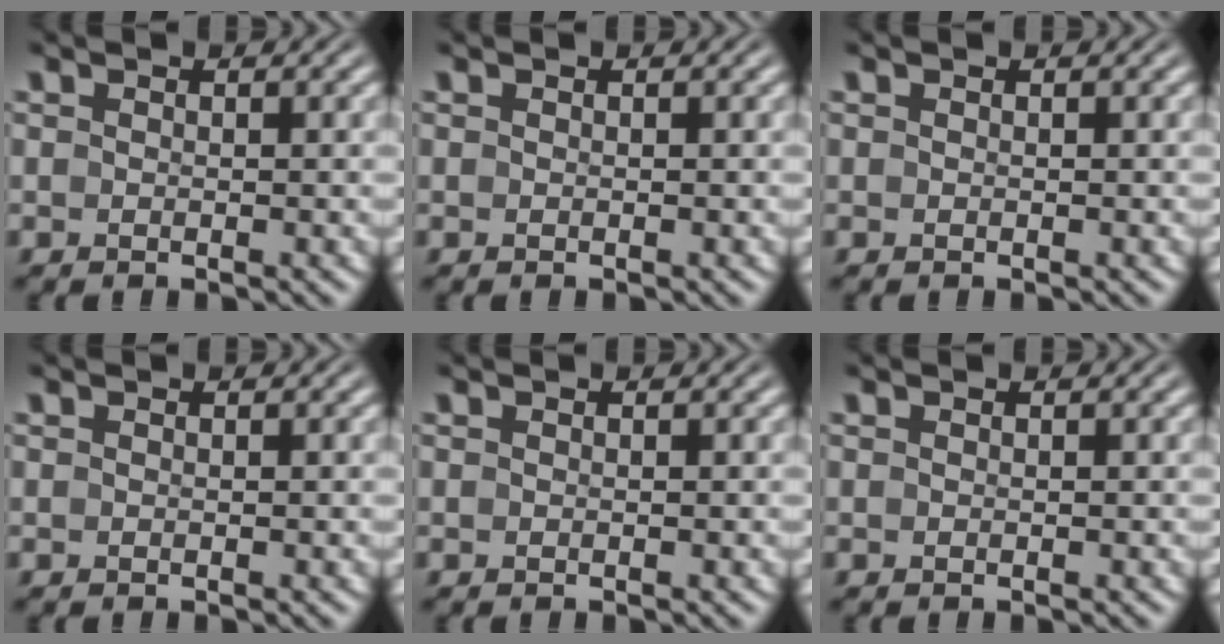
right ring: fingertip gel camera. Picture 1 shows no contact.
{"total": 0.0}
{"total": 0.0}
{"total": 0.0}
{"total": 0.0}
{"total": 0.0}